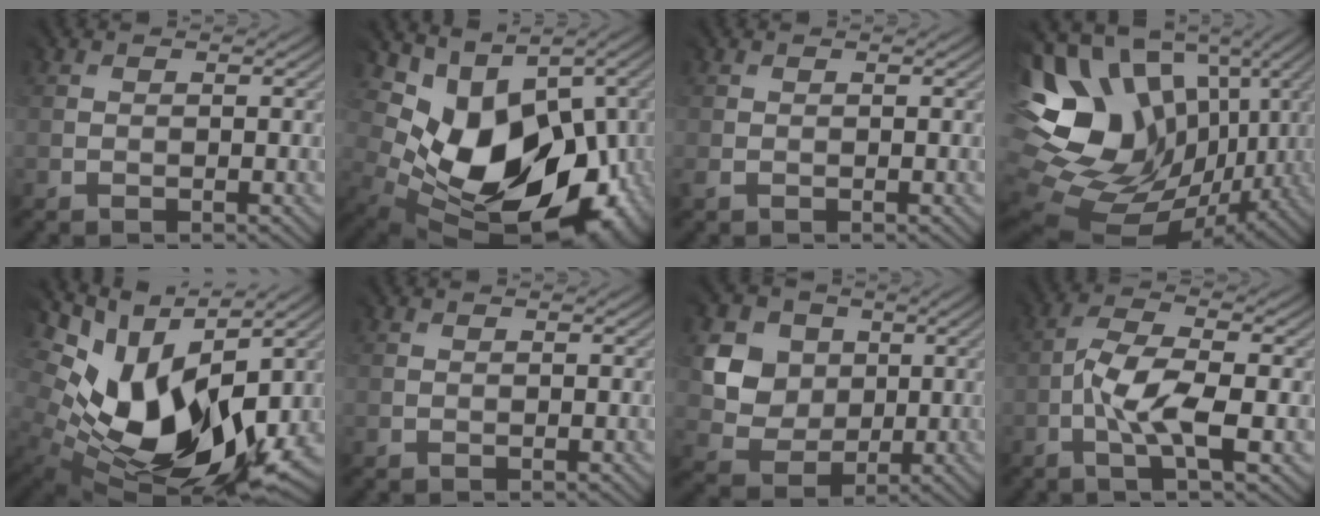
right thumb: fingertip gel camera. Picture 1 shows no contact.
{"total": 13.8, "force": [0.9, 9.8, 9.6], "torque": [-0.128, -0.019, 0.046]}
{"total": 0.0}
{"total": 18.0, "force": [1.9, 14.8, 10.1], "torque": [-0.243, -0.025, 0.075]}
{"total": 15.4, "force": [1.2, 9.9, 11.7], "torque": [-0.230, -0.022, 0.034]}
{"total": 0.0}
{"total": 6.3, "force": [2.2, 5.8, 1.2], "torque": [-0.042, -0.003, 0.030]}
{"total": 7.3, "force": [-1.8, 2.4, 6.6], "torque": [-0.125, 0.009, -0.038]}